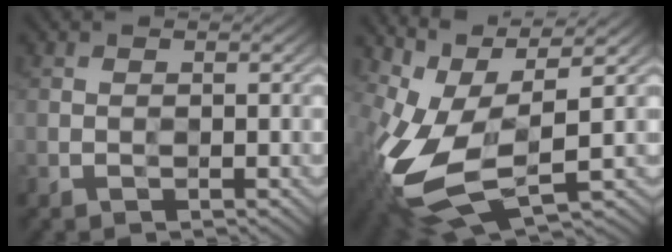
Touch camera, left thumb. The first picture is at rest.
{"total": 12.9, "force": [-1.1, 5.4, 11.7], "torque": [-0.273, -0.021, -0.003]}